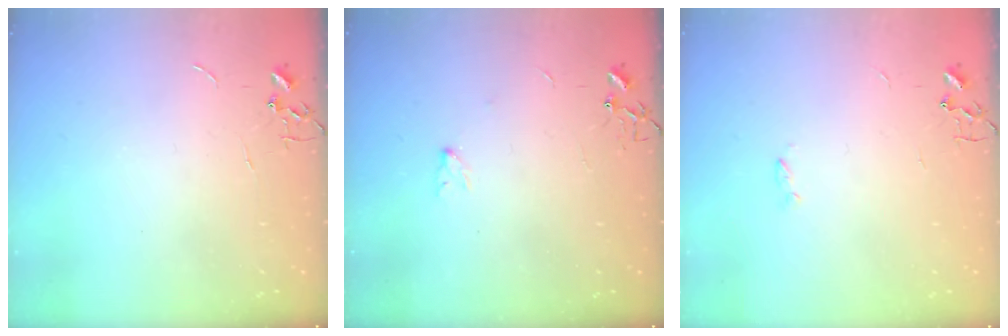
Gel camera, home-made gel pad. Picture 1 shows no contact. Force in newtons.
{"total": 5.5, "press": 4.4, "slide": 3.2}
{"total": 1.8, "press": 1.7, "slide": 0.4}